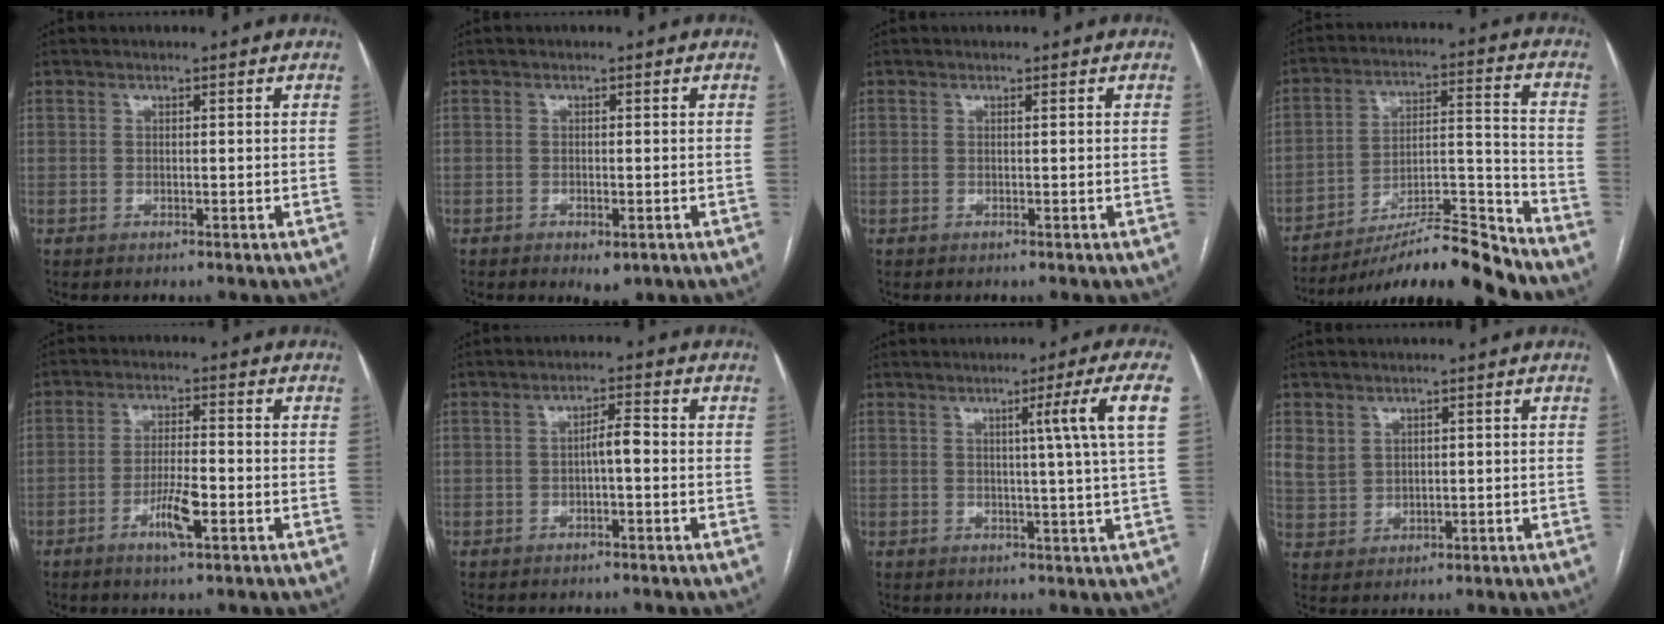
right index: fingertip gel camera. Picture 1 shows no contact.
{"total": 2.3, "force": [-1.2, 1.1, 1.6], "torque": [-0.019, -0.002, -0.008]}
{"total": 0.0}
{"total": 15.2, "force": [-13.9, -0.1, 6.2], "torque": [-0.093, 0.032, -0.234]}
{"total": 5.8, "force": [-2.4, 0.9, 5.2], "torque": [-0.098, -0.004, -0.043]}
{"total": 2.7, "force": [-0.3, 0.5, 2.6], "torque": [-0.042, 0.008, -0.006]}
{"total": 7.6, "force": [2.3, -2.5, 6.8], "torque": [-0.098, -0.007, 0.038]}
{"total": 4.2, "force": [2.1, 3.4, 1.3], "torque": [-0.028, 0.004, 0.053]}